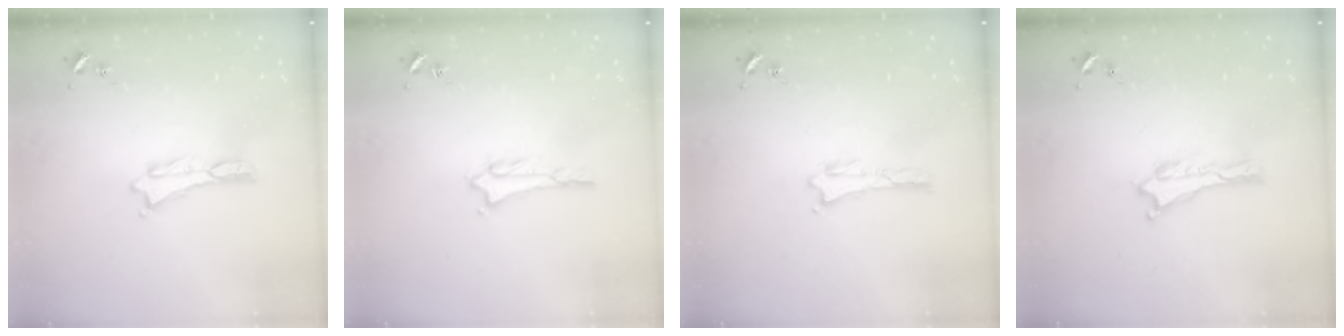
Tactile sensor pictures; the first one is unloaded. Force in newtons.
{"total": 1.5, "press": 1.5, "slide": 0.3}
{"total": 0.0}
{"total": 0.0}